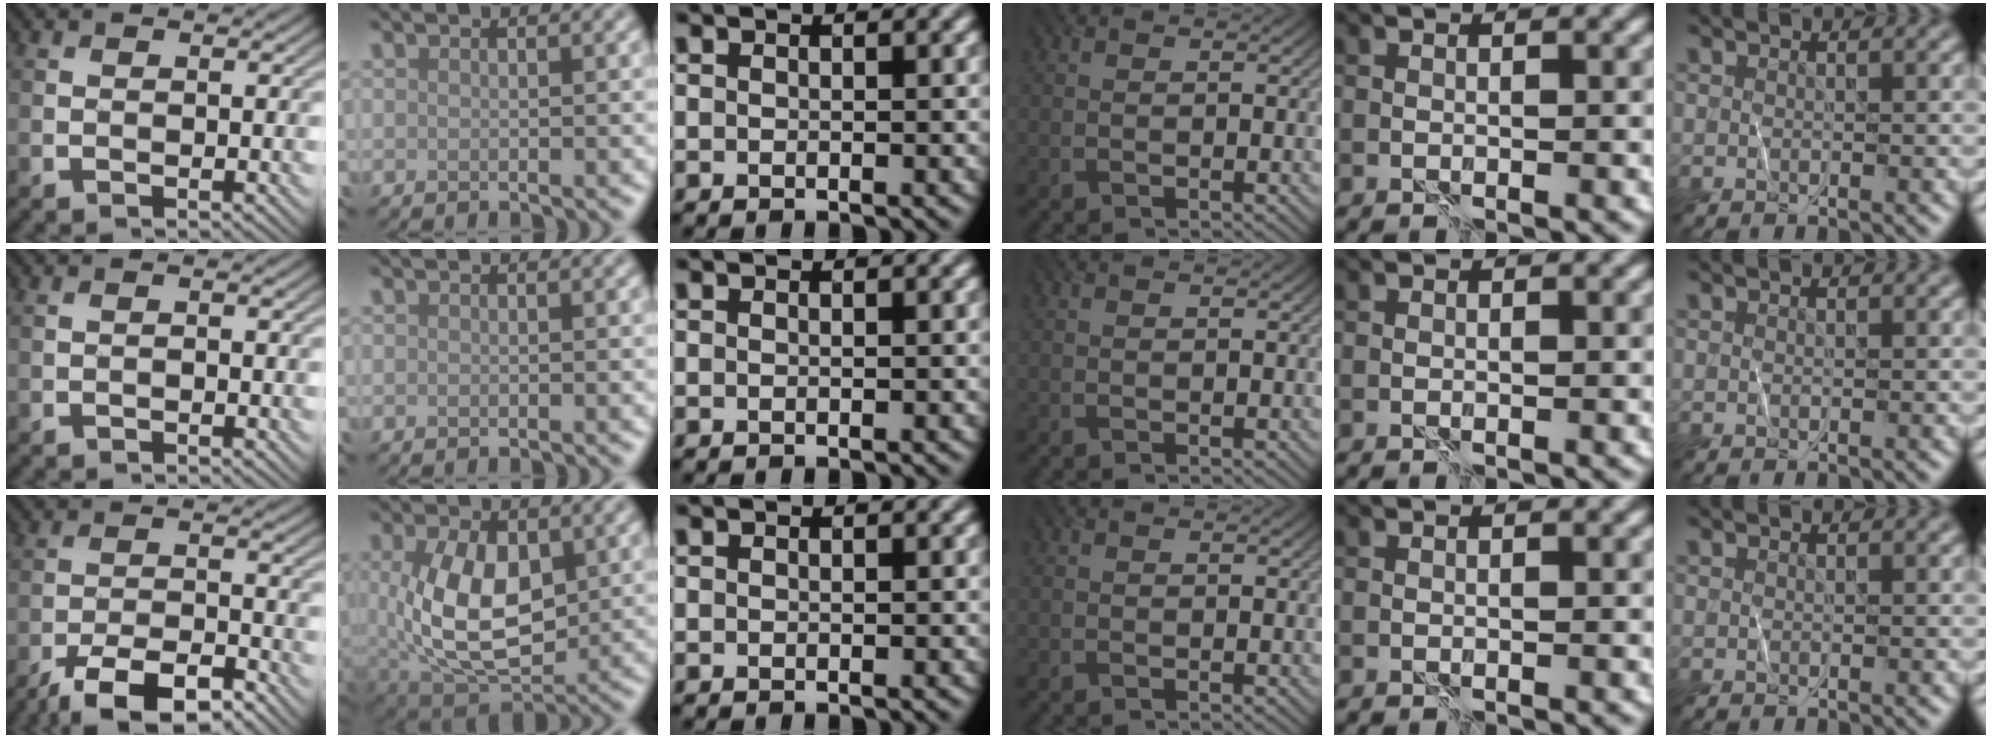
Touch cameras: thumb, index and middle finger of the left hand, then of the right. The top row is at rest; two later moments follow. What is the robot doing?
{"motion": "wrap", "object": "plastic wrap"}